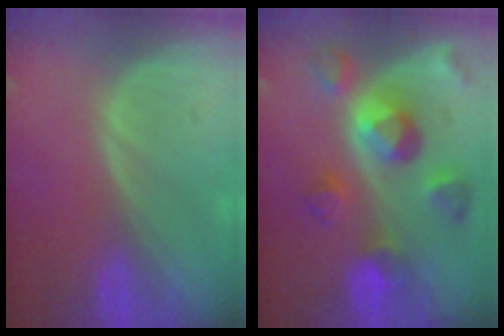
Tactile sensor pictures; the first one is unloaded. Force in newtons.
{"total": 9.7, "press": 8.8, "slide": 4.1}